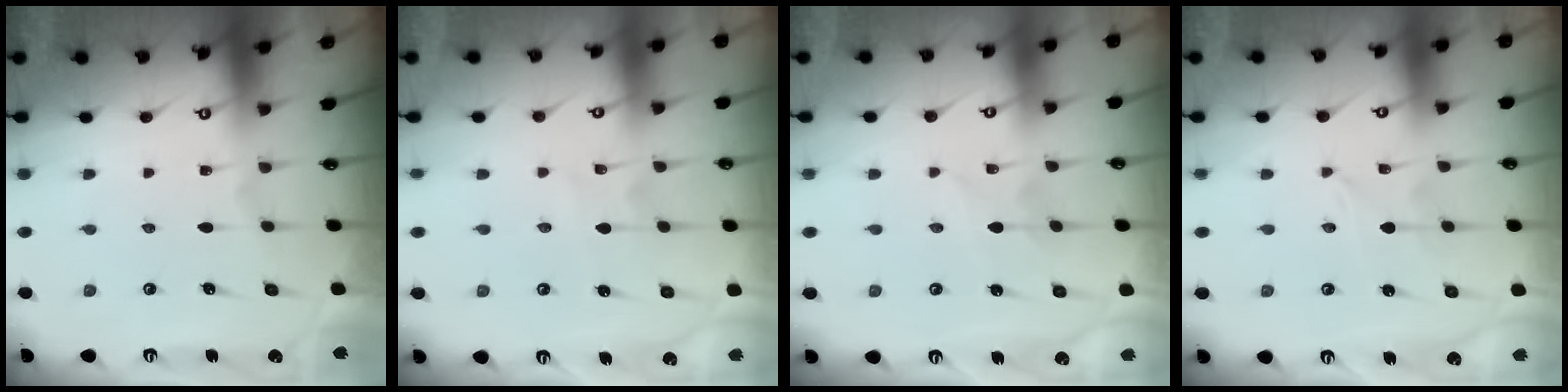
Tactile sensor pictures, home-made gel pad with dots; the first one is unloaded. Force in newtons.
{"total": 2.2, "press": 2.1, "slide": 0.3}
{"total": 1.1, "press": 1.1, "slide": 0.2}
{"total": 0.0}